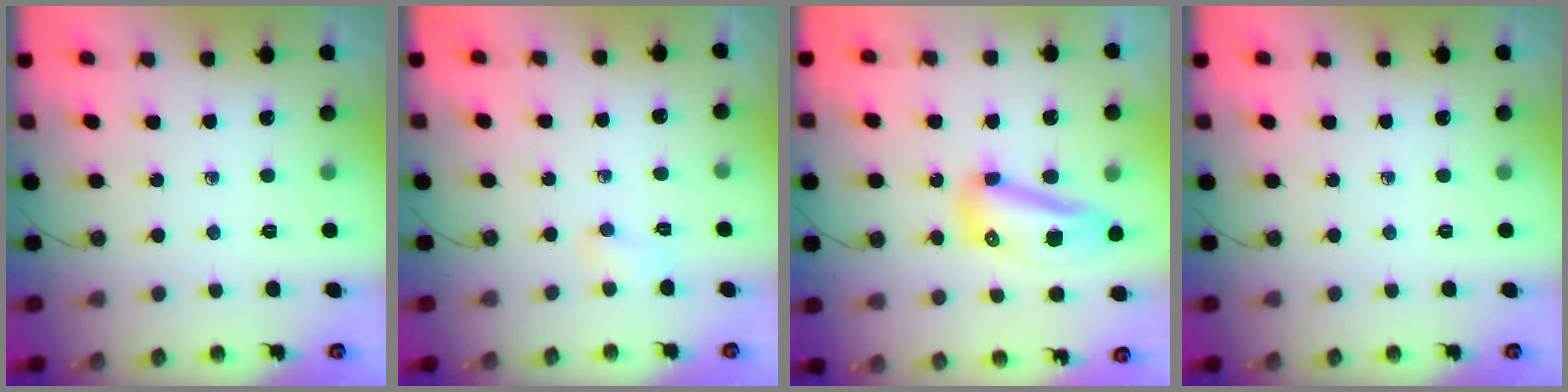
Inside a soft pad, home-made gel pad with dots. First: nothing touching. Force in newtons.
{"total": 11.7, "press": 4.7, "slide": 10.7}
{"total": 11.8, "press": 11.7, "slide": 1.5}
{"total": 0.0}